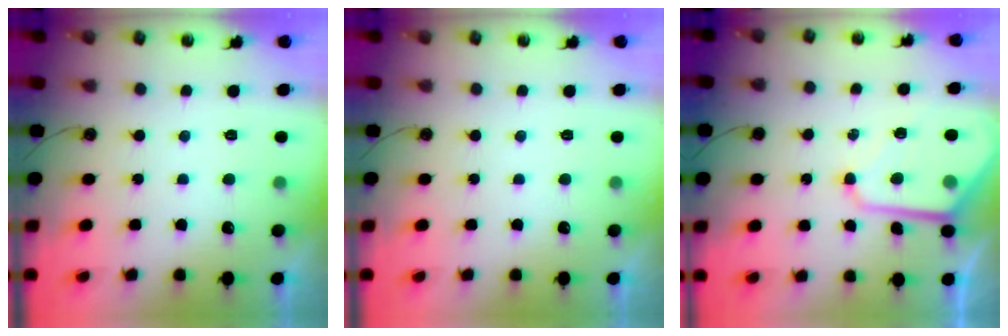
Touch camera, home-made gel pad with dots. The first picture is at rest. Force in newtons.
{"total": 0.0}
{"total": 10.4, "press": 10.4, "slide": 0.9}